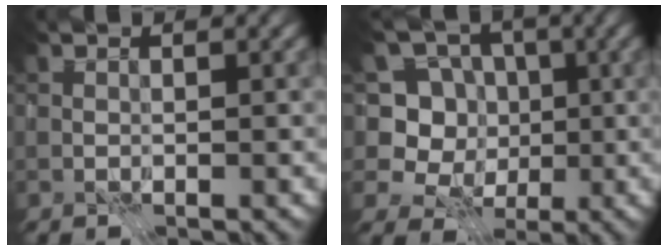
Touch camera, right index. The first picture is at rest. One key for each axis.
{"total": 7.7, "fx": -1.0, "fy": 7.2, "fz": 2.4, "tx": -0.047, "ty": 0.025, "tz": -0.054}